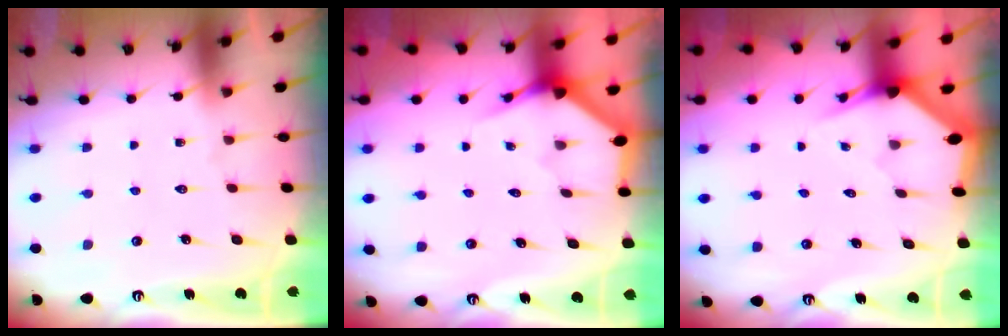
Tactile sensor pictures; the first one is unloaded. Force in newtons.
{"total": 3.6, "press": 3.6, "slide": 0.2}
{"total": 3.0, "press": 3.0, "slide": 0.1}